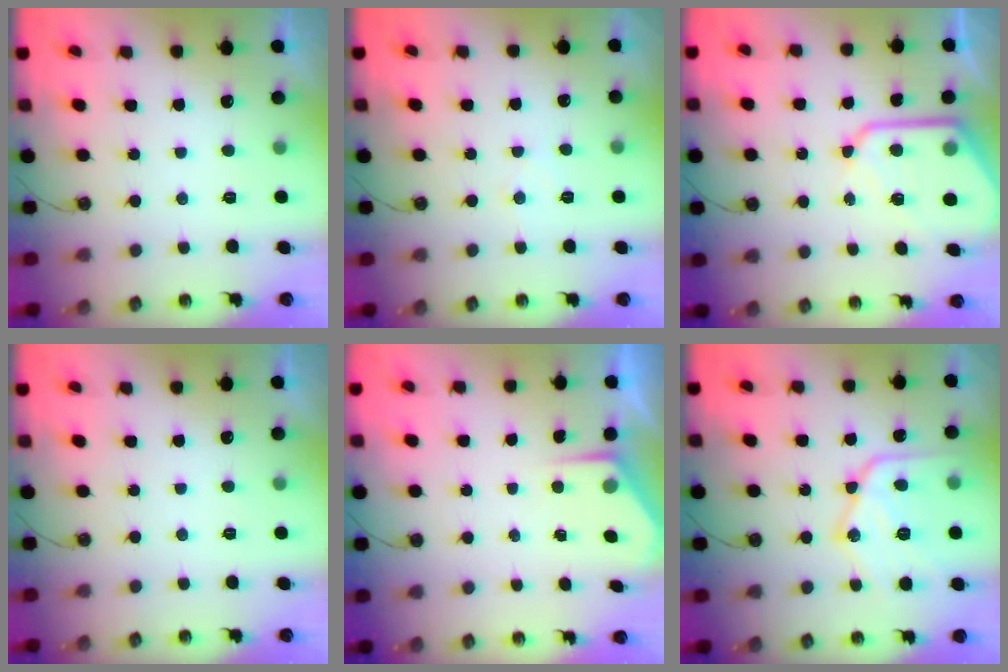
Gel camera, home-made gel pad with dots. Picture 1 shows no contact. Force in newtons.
{"total": 5.1, "press": 5.0, "slide": 0.6}
{"total": 13.8, "press": 13.7, "slide": 1.3}
{"total": 0.0}
{"total": 2.8, "press": 2.8, "slide": 0.4}
{"total": 18.9, "press": 18.8, "slide": 1.7}